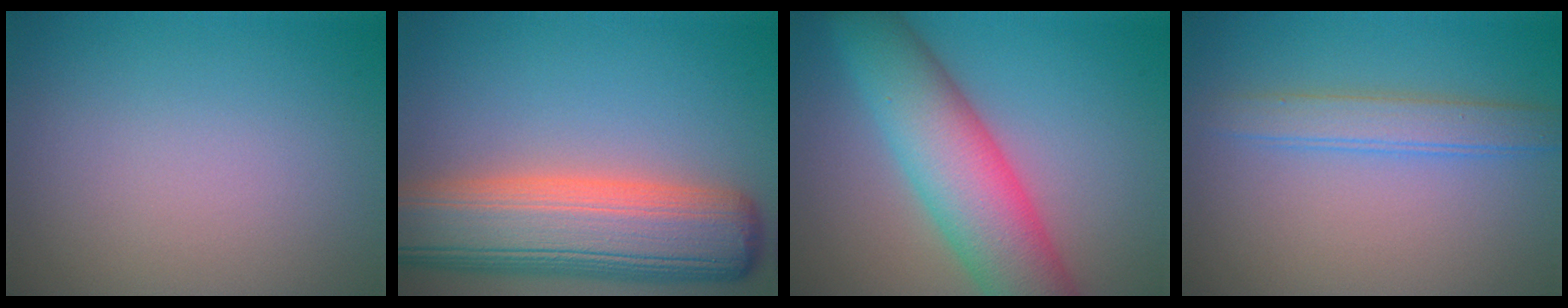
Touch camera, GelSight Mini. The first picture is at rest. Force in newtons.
{"total": 11.9, "press": 11.8, "slide": 0.8}
{"total": 9.4, "press": 9.4, "slide": 0.2}
{"total": 2.6, "press": 2.6, "slide": 0.1}